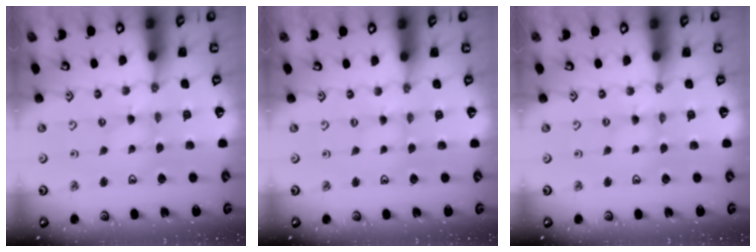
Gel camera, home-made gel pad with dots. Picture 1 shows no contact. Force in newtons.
{"total": 0.0}
{"total": 0.0}